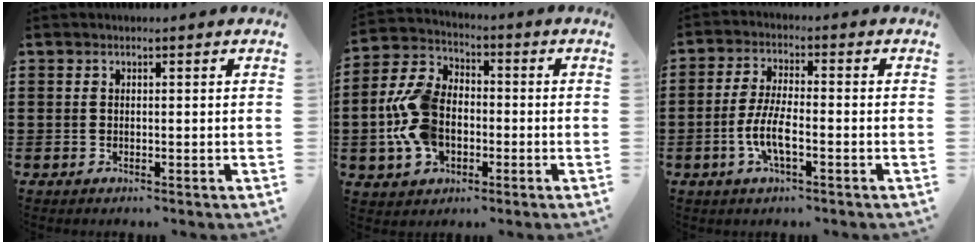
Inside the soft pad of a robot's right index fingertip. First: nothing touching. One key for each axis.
{"total": 10.6, "fx": -1.5, "fy": 7.3, "fz": 7.6, "tx": -0.193, "ty": 0.008, "tz": -0.033}
{"total": 6.1, "fx": -2.2, "fy": 1.6, "fz": 5.5, "tx": -0.126, "ty": -0.011, "tz": -0.048}